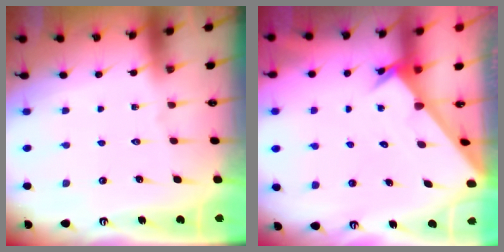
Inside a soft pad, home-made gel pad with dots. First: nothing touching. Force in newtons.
{"total": 2.0, "press": 2.0, "slide": 0.1}